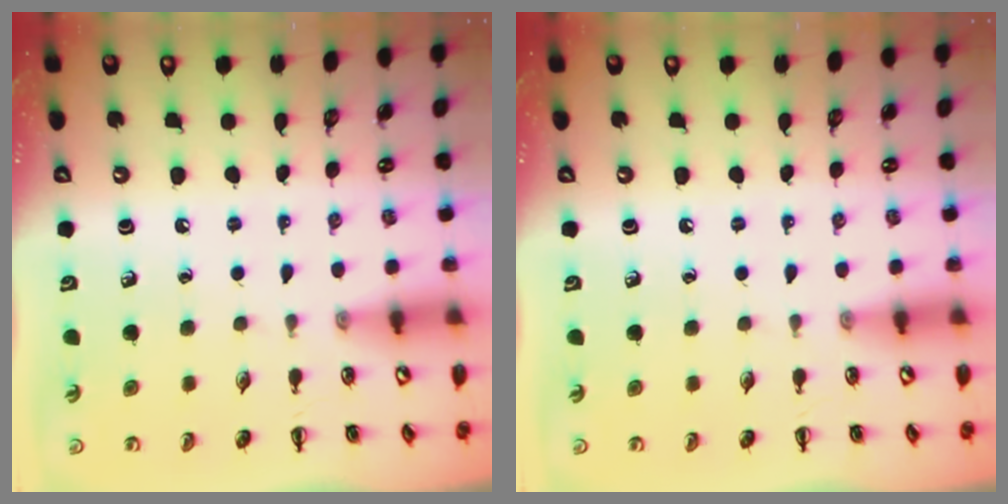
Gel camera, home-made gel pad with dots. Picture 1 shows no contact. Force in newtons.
{"total": 0.0}